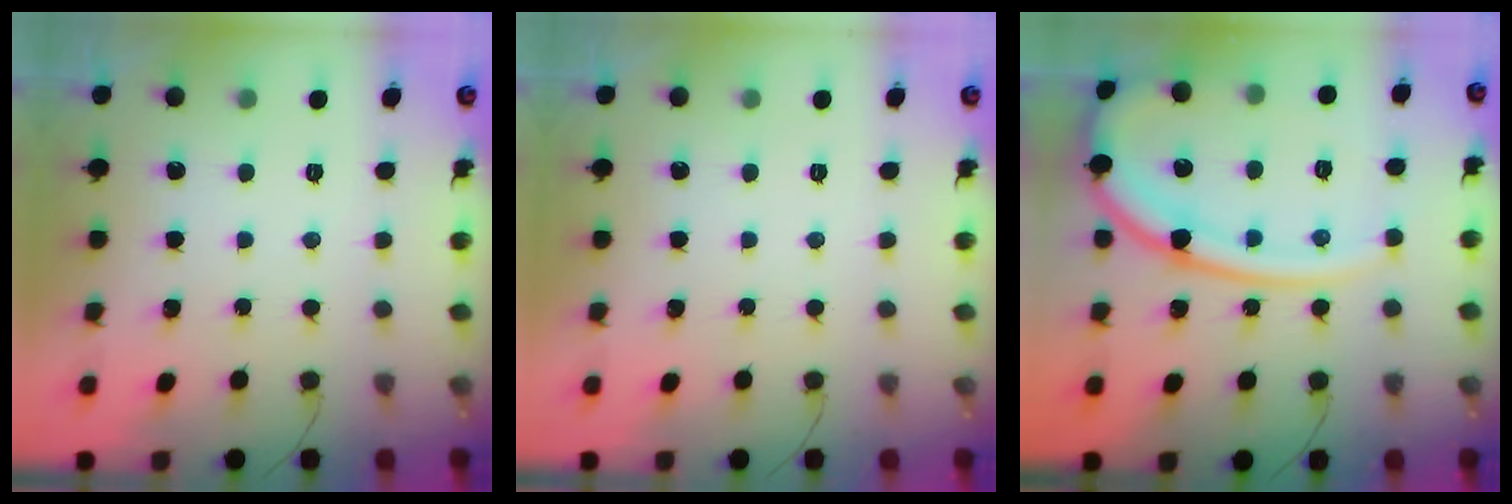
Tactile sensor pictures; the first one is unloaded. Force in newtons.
{"total": 0.0}
{"total": 17.5, "press": 17.4, "slide": 1.9}